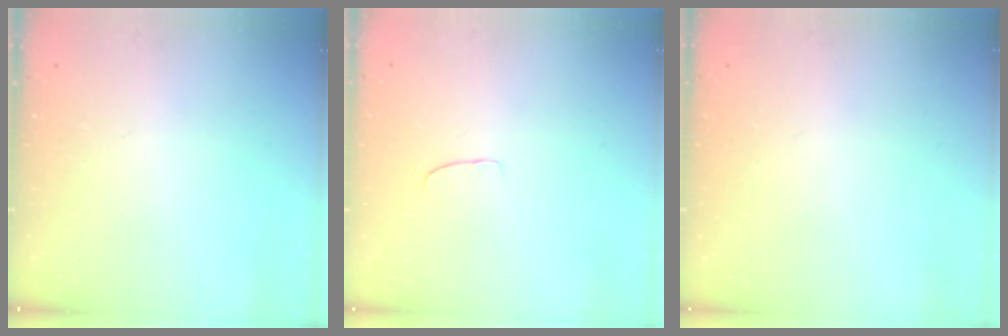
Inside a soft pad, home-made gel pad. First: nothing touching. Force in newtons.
{"total": 4.7, "press": 4.7, "slide": 0.3}
{"total": 0.0}